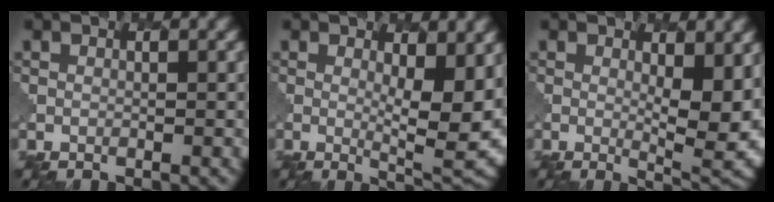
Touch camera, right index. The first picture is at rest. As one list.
[{"total": 7.4, "force": [0.9, 2.2, 7.0], "torque": [-0.105, -0.018, 0.022]}, {"total": 7.1, "force": [0.6, 2.5, 6.6], "torque": [-0.098, -0.015, 0.017]}]